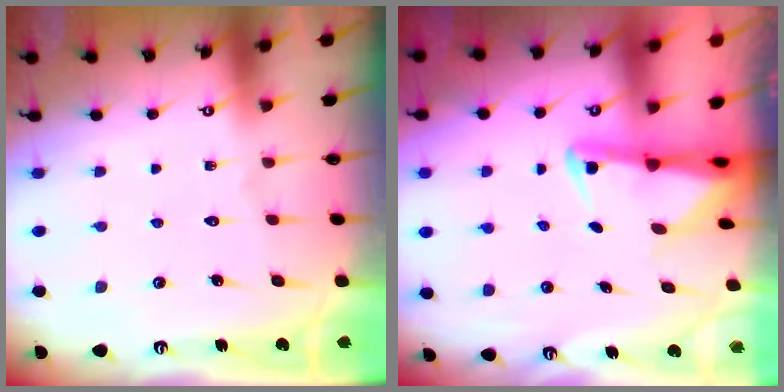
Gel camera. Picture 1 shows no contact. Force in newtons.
{"total": 2.8, "press": 2.8, "slide": 0.6}